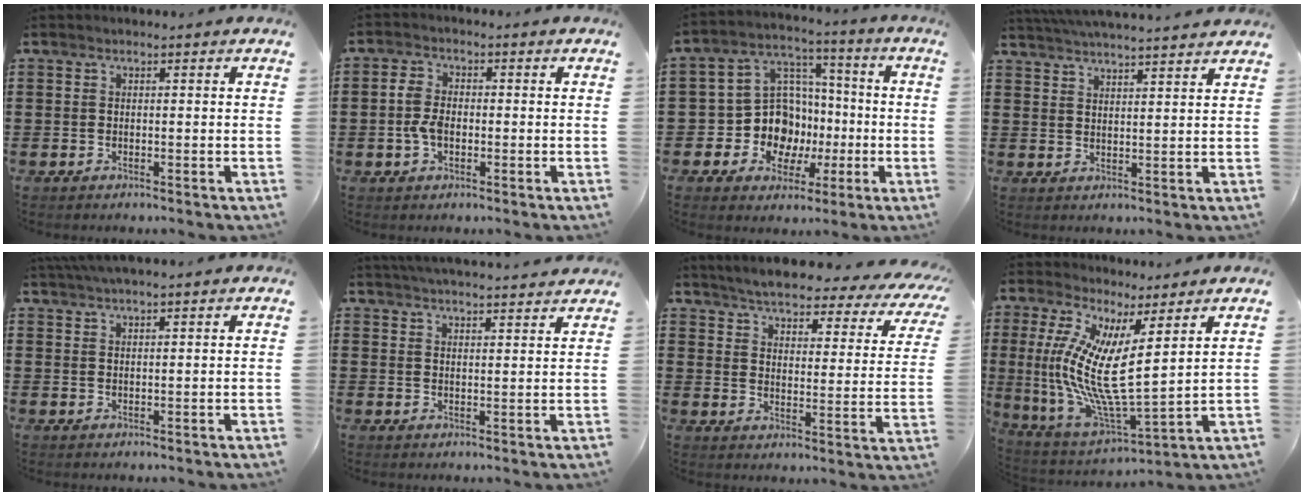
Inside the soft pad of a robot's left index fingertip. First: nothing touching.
{"total": 4.2, "force": [-0.7, 2.6, 3.3], "torque": [-0.082, -0.002, -0.019]}
{"total": 11.9, "force": [-2.3, 10.8, 4.5], "torque": [-0.130, 0.014, -0.032]}
{"total": 3.8, "force": [3.7, -0.6, 0.5], "torque": [-0.022, -0.016, 0.066]}
{"total": 2.5, "force": [2.3, 0.0, 1.0], "torque": [-0.025, 0.000, 0.044]}
{"total": 3.6, "force": [3.6, -0.3, 0.4], "torque": [-0.018, -0.016, 0.065]}
{"total": 4.3, "force": [3.9, 0.1, 1.6], "torque": [-0.055, -0.030, 0.060]}
{"total": 10.8, "force": [3.4, 2.2, 10.0], "torque": [-0.232, -0.043, 0.055]}